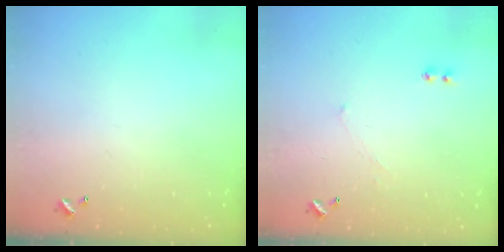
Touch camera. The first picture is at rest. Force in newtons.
{"total": 1.2, "press": 1.1, "slide": 0.5}